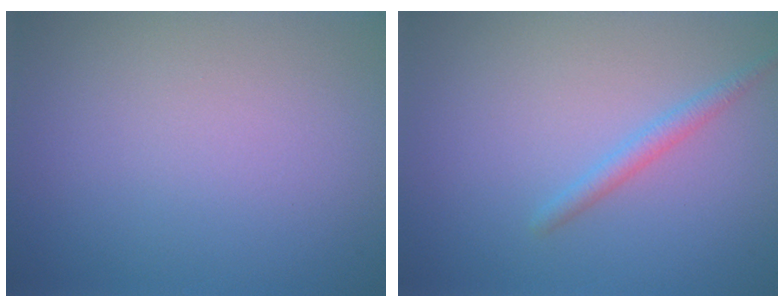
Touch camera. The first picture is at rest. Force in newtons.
{"total": 1.5, "press": 1.5, "slide": 0.0}